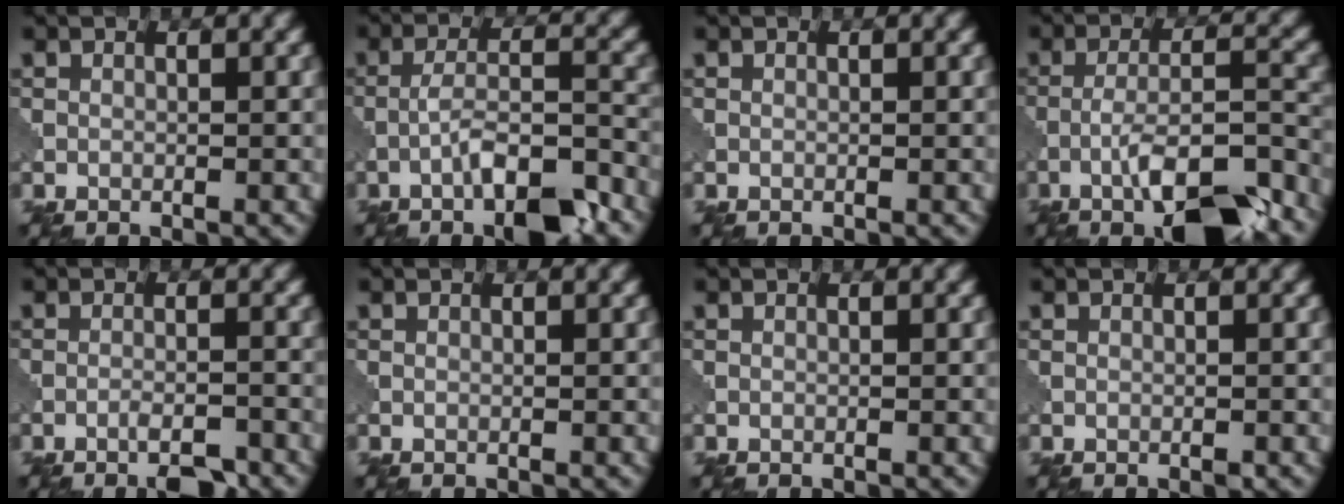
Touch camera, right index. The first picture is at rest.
{"total": 6.7, "force": [-3.8, 1.7, 5.3], "torque": [-0.096, 0.005, -0.068]}
{"total": 0.0}
{"total": 8.8, "force": [-5.0, 2.0, 7.0], "torque": [-0.120, 0.004, -0.088]}
{"total": 2.9, "force": [-2.1, 0.4, 2.0], "torque": [-0.031, 0.002, -0.043]}
{"total": 0.0}
{"total": 0.0}
{"total": 0.6, "force": [-0.2, 0.3, 0.5], "torque": [-0.010, -0.003, -0.003]}